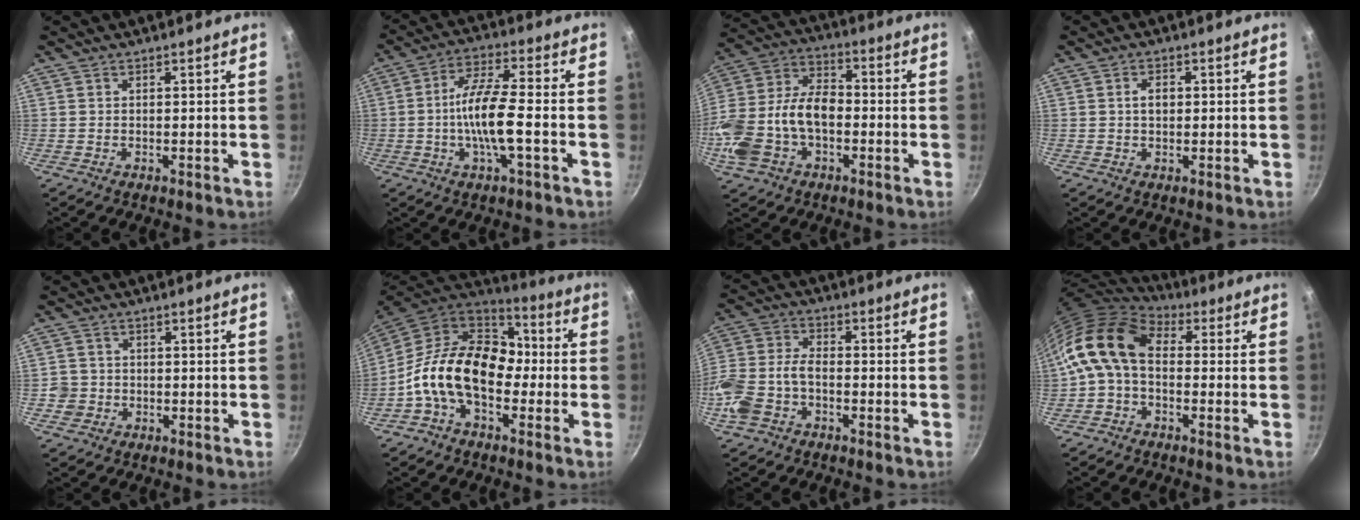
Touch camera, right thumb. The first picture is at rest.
{"total": 10.8, "force": [-2.2, 2.6, 10.2], "torque": [-0.194, 0.024, -0.052]}
{"total": 18.9, "force": [-3.6, 12.3, 13.8], "torque": [-0.267, 0.046, -0.074]}
{"total": 2.7, "force": [0.3, 1.8, 1.9], "torque": [-0.021, 0.005, 0.004]}
{"total": 3.0, "force": [-0.9, 2.8, 0.5], "torque": [0.006, 0.016, -0.013]}
{"total": 18.2, "force": [-2.4, 12.1, 13.3], "torque": [-0.193, 0.041, -0.065]}
{"total": 10.4, "force": [-4.1, 6.4, 7.2], "torque": [-0.154, 0.035, -0.093]}
{"total": 12.4, "force": [0.5, 8.2, 9.3], "torque": [-0.168, 0.022, -0.013]}